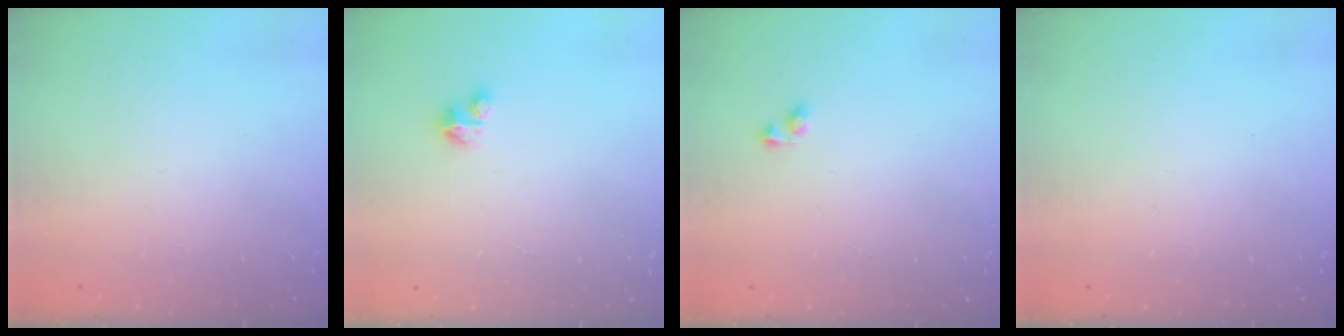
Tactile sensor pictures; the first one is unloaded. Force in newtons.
{"total": 2.8, "press": 2.8, "slide": 0.2}
{"total": 2.9, "press": 2.9, "slide": 0.2}
{"total": 0.0}